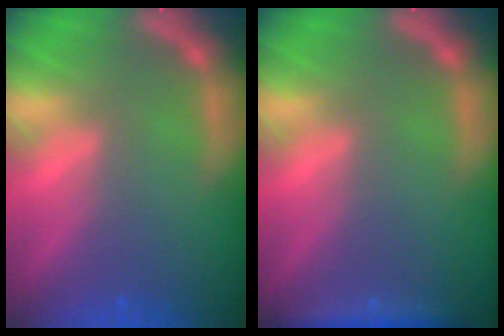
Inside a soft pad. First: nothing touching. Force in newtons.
{"total": 2.4}